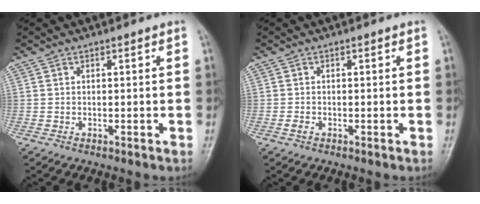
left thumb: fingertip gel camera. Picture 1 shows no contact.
{"total": 1.0, "force": [-0.6, 0.6, 0.5], "torque": [-0.013, -0.001, -0.014]}